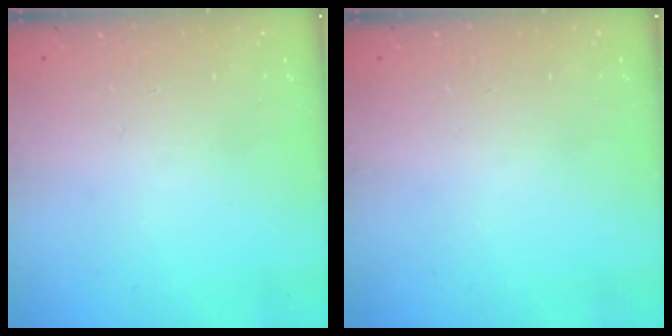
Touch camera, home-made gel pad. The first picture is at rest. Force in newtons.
{"total": 0.0}